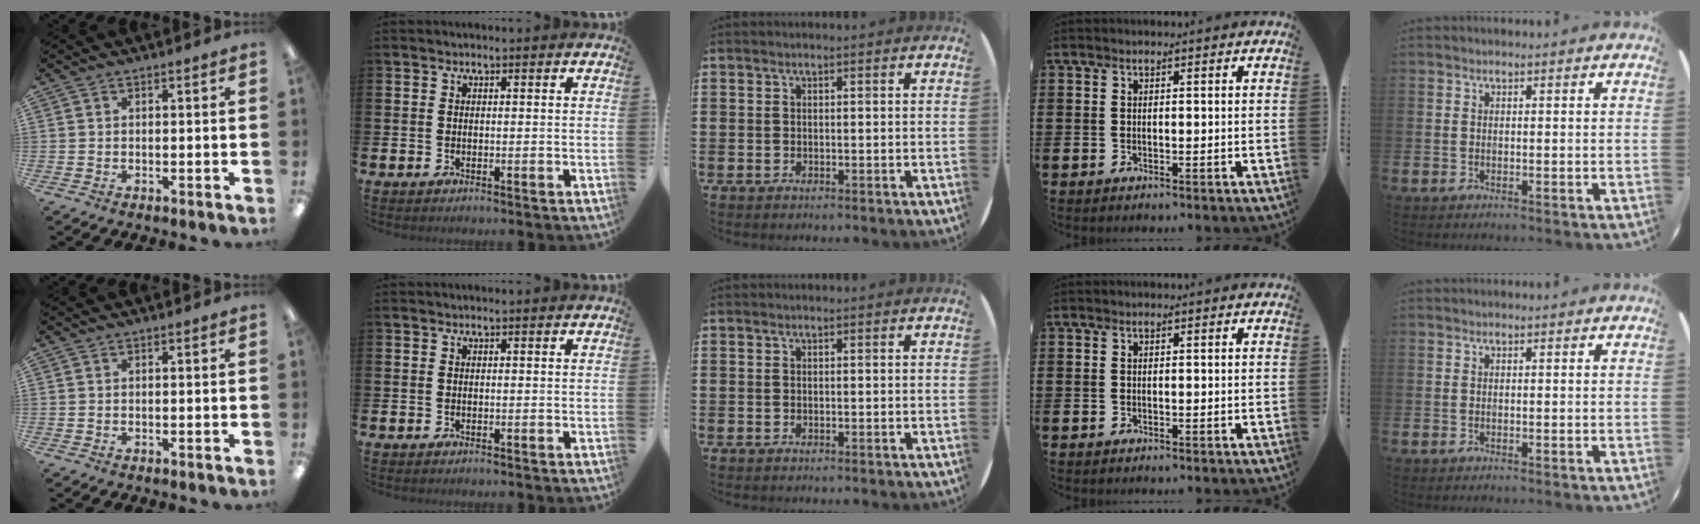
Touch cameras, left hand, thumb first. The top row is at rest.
{}